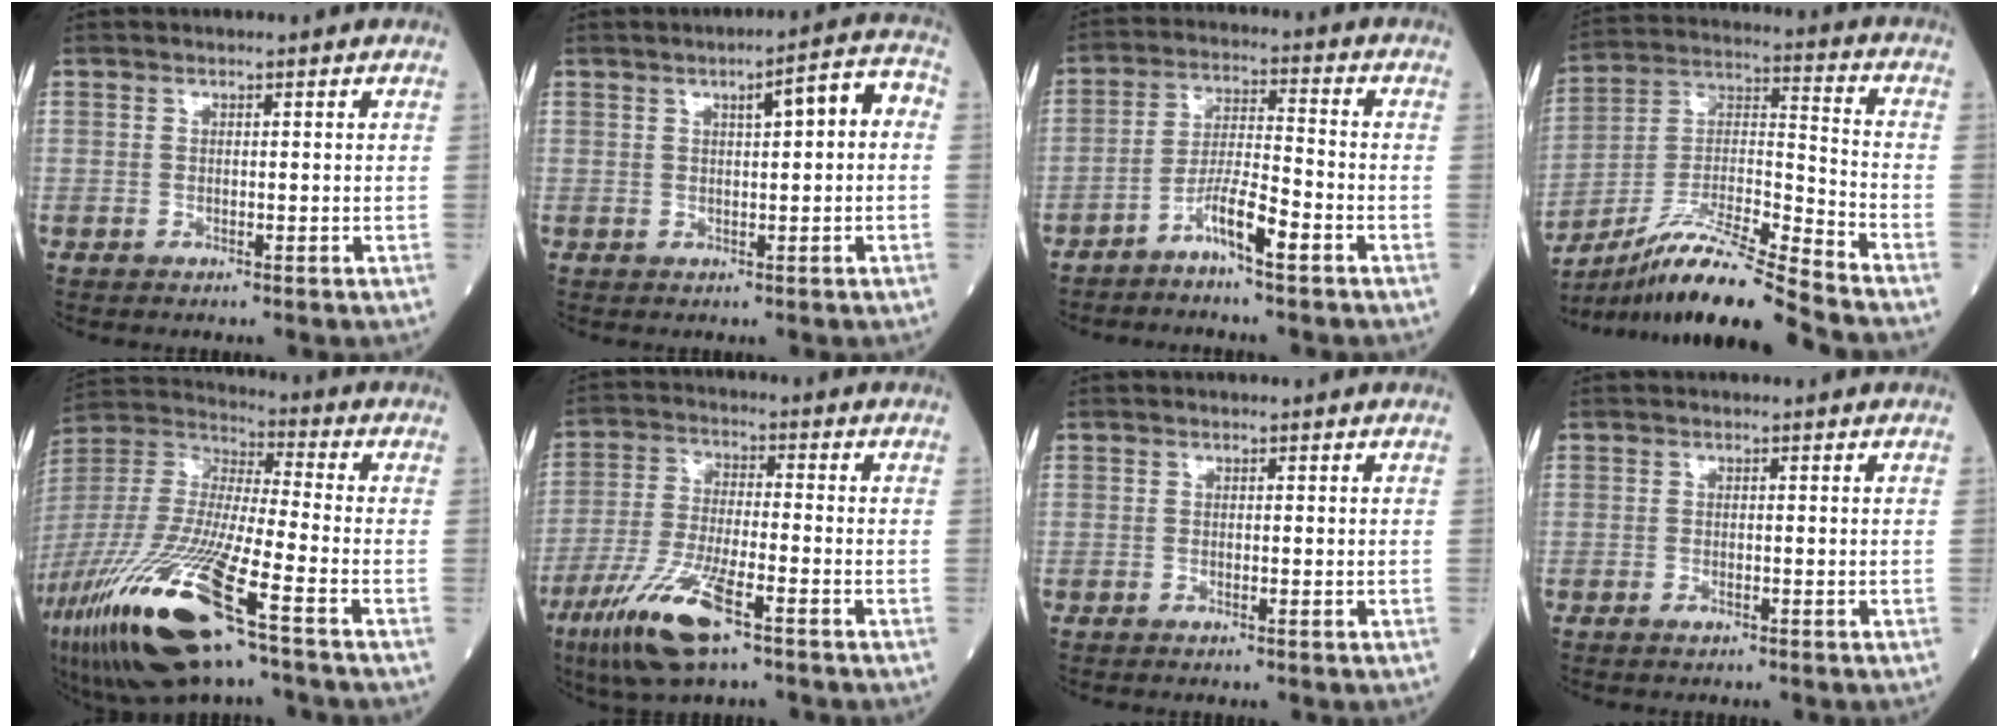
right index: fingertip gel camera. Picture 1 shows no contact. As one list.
[{"total": 5.5, "force": [0.9, 1.1, 5.4], "torque": [-0.075, 0.027, 0.010]}, {"total": 6.1, "force": [-4.2, 0.3, 4.5], "torque": [-0.087, 0.007, -0.081]}, {"total": 17.0, "force": [-14.7, -1.3, 8.5], "torque": [-0.164, 0.003, -0.266]}, {"total": 26.0, "force": [-14.5, 4.1, 21.1], "torque": [-0.493, -0.065, -0.276]}, {"total": 11.9, "force": [-6.9, 1.8, 9.6], "torque": [-0.202, -0.028, -0.127]}, {"total": 0.5, "force": [-0.2, 0.0, 0.5], "torque": [-0.006, -0.001, -0.002]}, {"total": 0.9, "force": [-0.5, 0.3, 0.7], "torque": [-0.015, -0.001, -0.007]}]